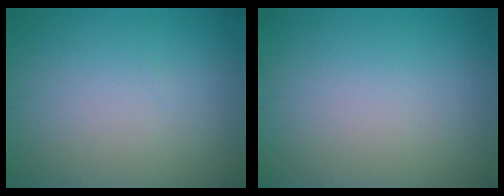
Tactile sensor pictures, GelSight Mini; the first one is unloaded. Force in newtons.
{"total": 0.0}